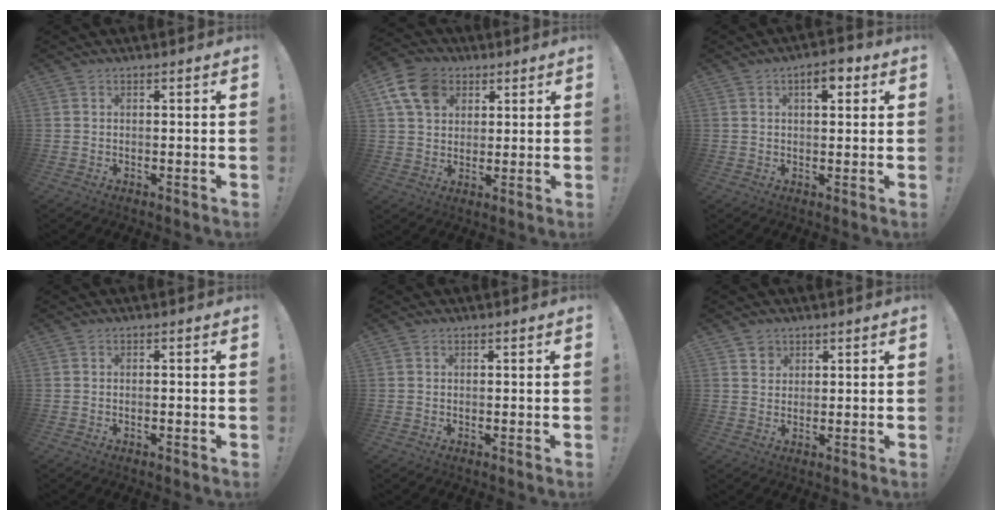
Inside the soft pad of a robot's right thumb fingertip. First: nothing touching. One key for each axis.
{"total": 12.3, "fx": 5.4, "fy": 9.2, "fz": 6.2, "tx": -0.097, "ty": -0.014, "tz": 0.109}
{"total": 5.1, "fx": 2.3, "fy": 2.5, "fz": 3.8, "tx": -0.040, "ty": -0.005, "tz": 0.033}
{"total": 0.9, "fx": -0.7, "fy": -0.1, "fz": 0.5, "tx": -0.014, "ty": 0.003, "tz": -0.012}
{"total": 0.0}
{"total": 2.7, "fx": 1.9, "fy": 2.0, "fz": 0.2, "tx": 0.011, "ty": -0.015, "tz": 0.030}